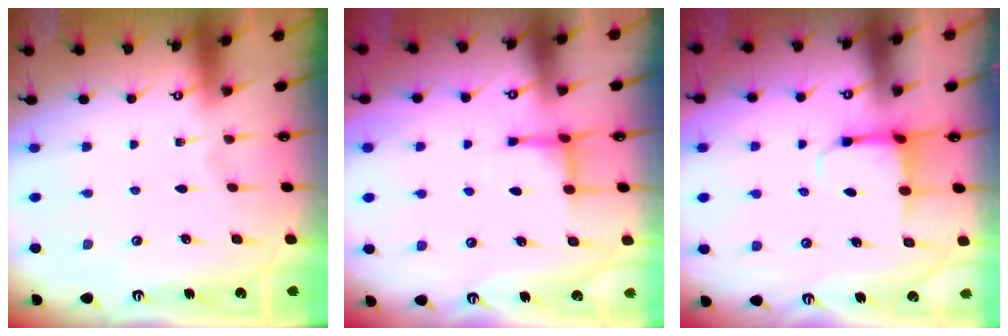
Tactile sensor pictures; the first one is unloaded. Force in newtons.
{"total": 3.8, "press": 3.7, "slide": 0.9}
{"total": 3.8, "press": 3.6, "slide": 1.3}